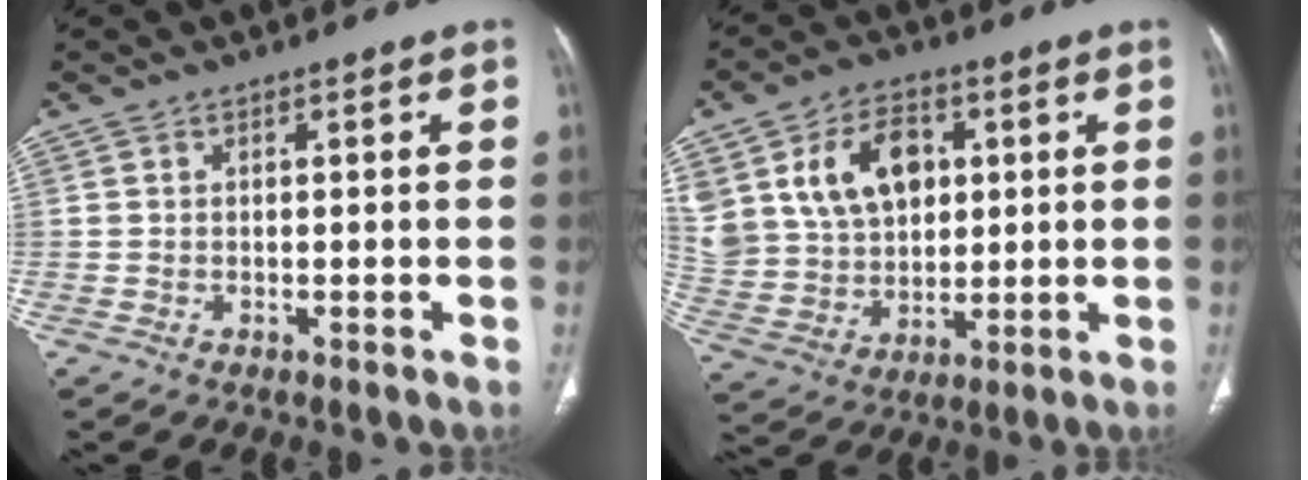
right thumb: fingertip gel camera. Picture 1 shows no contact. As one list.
[{"total": 18.2, "force": [5.9, 13.4, 10.9], "torque": [-0.187, 0.001, 0.123]}]